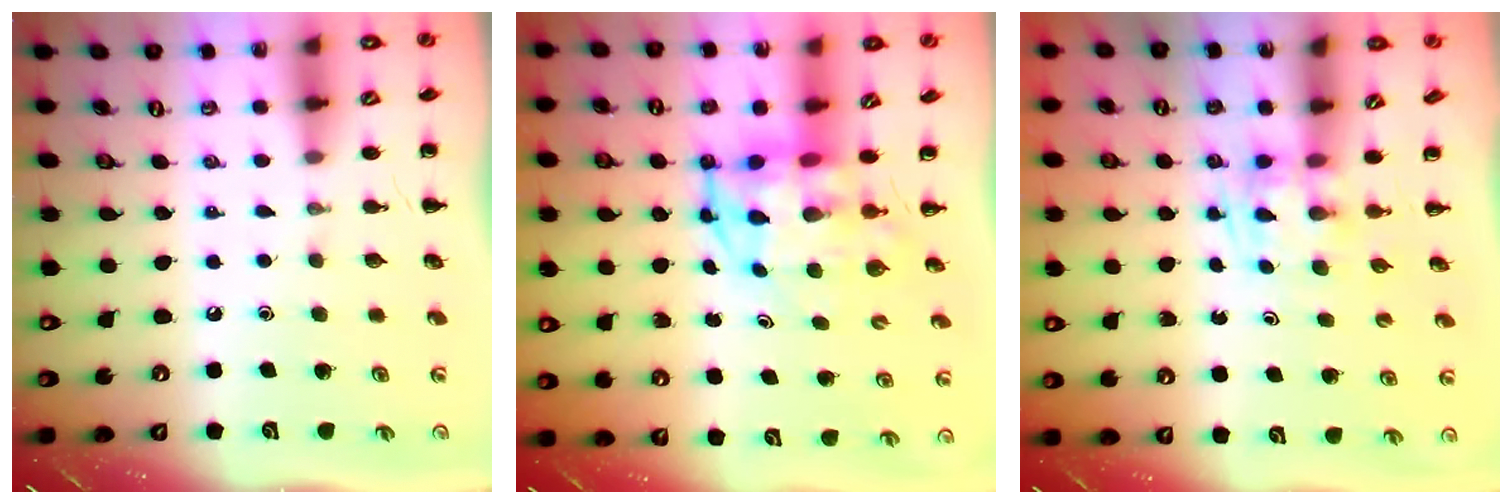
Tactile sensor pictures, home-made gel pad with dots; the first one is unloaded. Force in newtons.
{"total": 4.5, "press": 4.2, "slide": 1.5}
{"total": 1.2, "press": 1.0, "slide": 0.7}